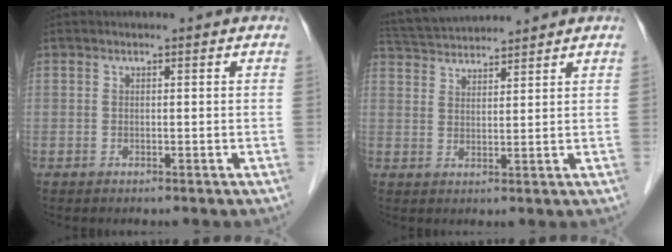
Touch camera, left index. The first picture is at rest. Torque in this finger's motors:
{"motor_torque": [-0.67, -0.85, 0.11, 0.02]}